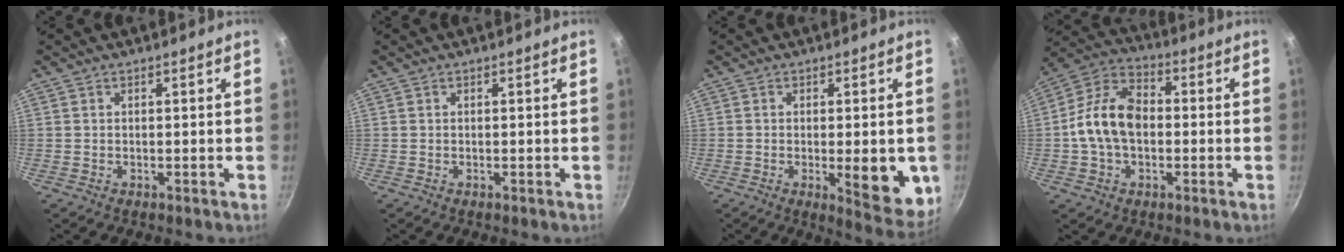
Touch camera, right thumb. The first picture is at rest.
{"total": 0.0}
{"total": 11.0, "force": [-1.9, 3.8, 10.2], "torque": [-0.106, -0.011, -0.017]}
{"total": 12.9, "force": [-0.8, 8.7, 9.5], "torque": [-0.149, 0.037, -0.032]}